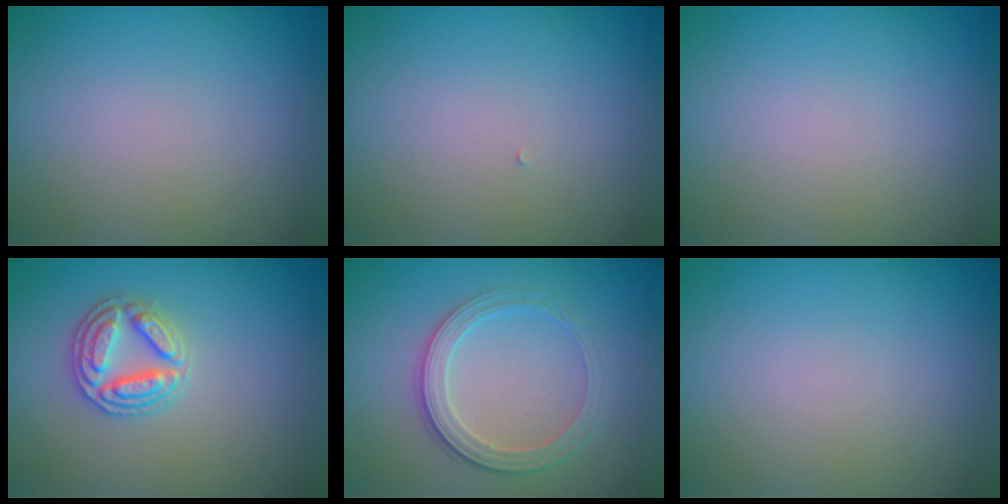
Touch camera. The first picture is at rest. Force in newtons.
{"total": 0.0}
{"total": 0.0}
{"total": 2.9, "press": 2.9, "slide": 0.2}
{"total": 2.8, "press": 2.6, "slide": 1.1}
{"total": 0.0}